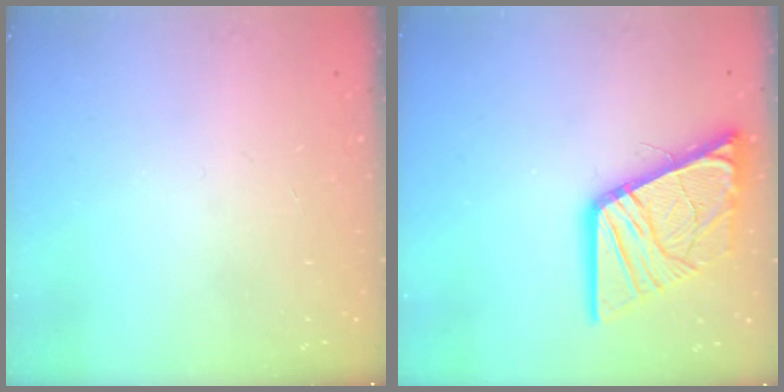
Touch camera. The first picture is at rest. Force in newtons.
{"total": 18.1, "press": 18.0, "slide": 2.1}